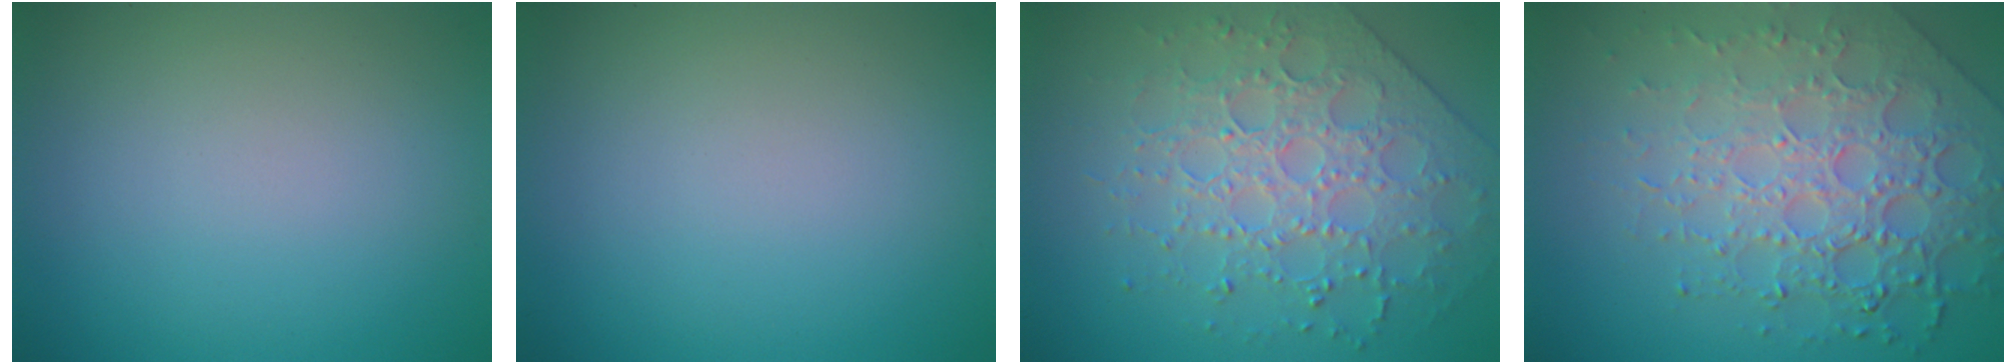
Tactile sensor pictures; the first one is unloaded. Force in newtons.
{"total": 0.0}
{"total": 4.5, "press": 4.3, "slide": 1.0}
{"total": 8.1, "press": 5.6, "slide": 5.9}